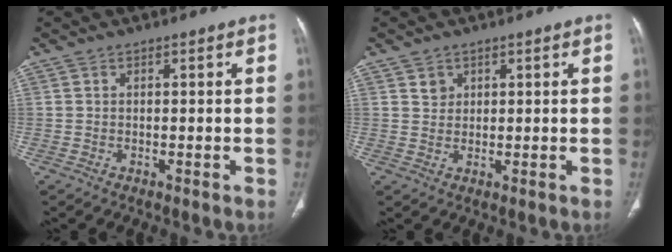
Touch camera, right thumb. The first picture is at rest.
{"total": 2.0, "force": [1.1, 1.6, 0.4], "torque": [0.006, -0.008, 0.018]}